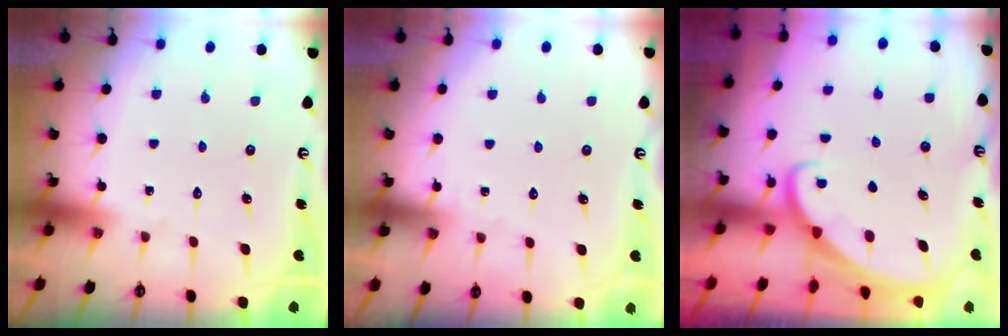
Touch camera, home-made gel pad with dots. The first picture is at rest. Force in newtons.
{"total": 1.5, "press": 1.5, "slide": 0.3}
{"total": 1.9, "press": 1.9, "slide": 0.1}